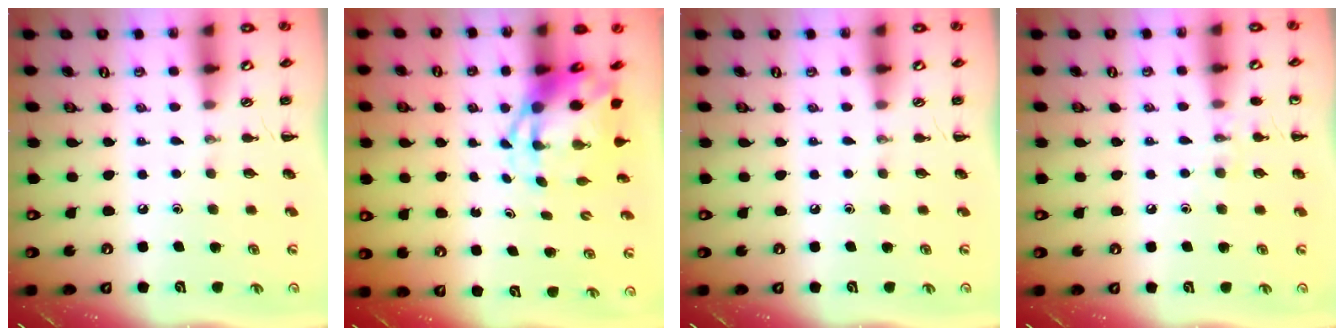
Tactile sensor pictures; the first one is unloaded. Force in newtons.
{"total": 4.6, "press": 4.5, "slide": 1.2}
{"total": 0.0}
{"total": 6.1, "press": 5.8, "slide": 1.8}